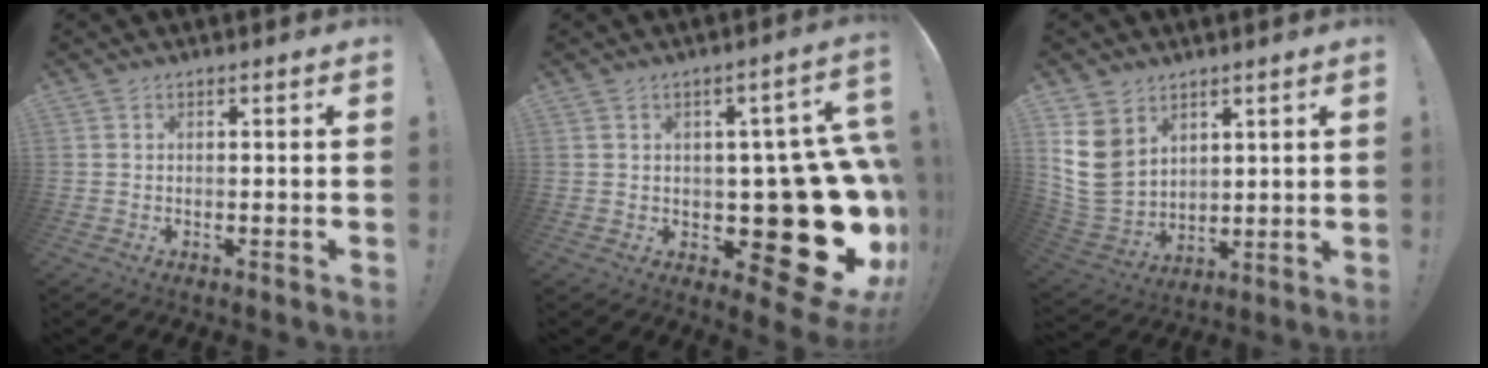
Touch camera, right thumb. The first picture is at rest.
{"total": 23.8, "force": [-2.9, 11.8, 20.5], "torque": [-0.261, 0.005, -0.020]}
{"total": 12.8, "force": [5.3, 10.1, 5.9], "torque": [-0.128, -0.032, 0.111]}